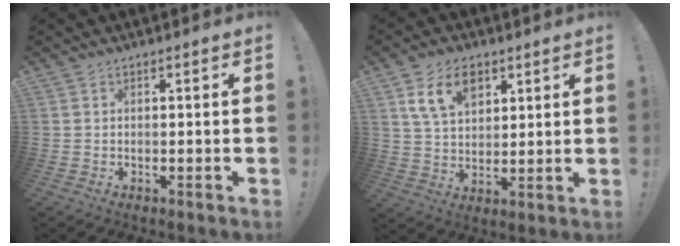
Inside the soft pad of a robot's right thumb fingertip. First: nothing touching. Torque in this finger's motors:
{"motor_torque": [0.49, 0.87, -0.04, 0.02, 0.00]}